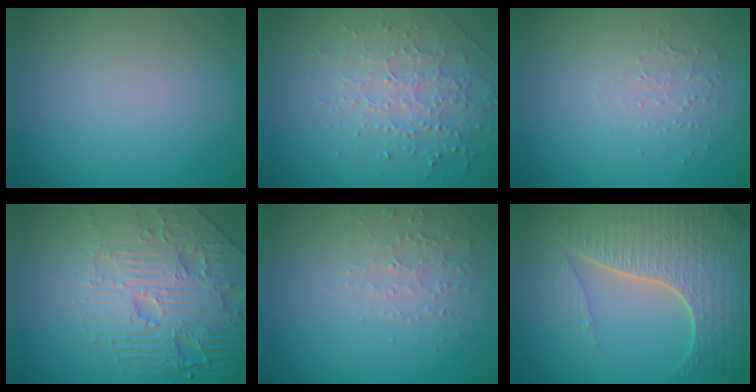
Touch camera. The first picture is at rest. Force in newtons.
{"total": 2.6, "press": 2.4, "slide": 1.1}
{"total": 0.8, "press": 0.5, "slide": 0.6}
{"total": 8.7, "press": 6.2, "slide": 6.1}
{"total": 1.9, "press": 1.8, "slide": 0.6}
{"total": 7.5, "press": 5.6, "slide": 5.1}